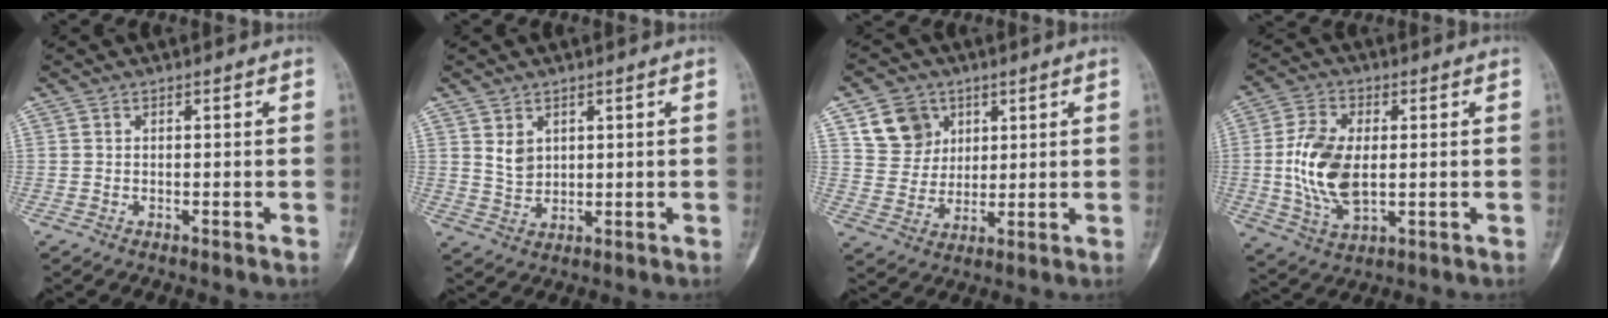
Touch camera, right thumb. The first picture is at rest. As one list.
[{"total": 3.7, "force": [1.6, 2.7, 2.1], "torque": [-0.027, -0.016, 0.039]}, {"total": 9.0, "force": [4.1, 7.5, 2.9], "torque": [-0.021, -0.016, 0.080]}, {"total": 12.1, "force": [0.1, 6.9, 9.9], "torque": [-0.194, -0.003, 0.006]}]